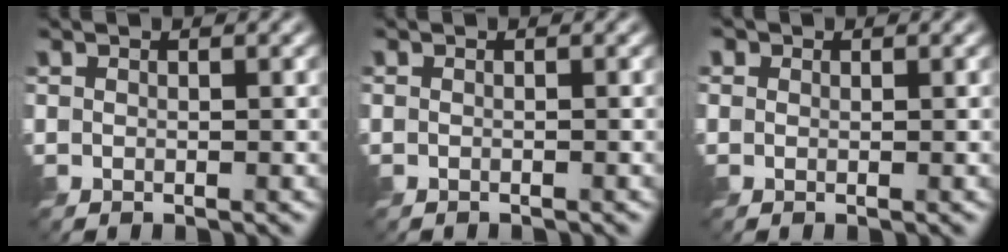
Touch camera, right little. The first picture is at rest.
{"total": 0.9, "force": [-0.9, 0.0, 0.0], "torque": [0.003, -0.006, -0.016]}
{"total": 0.7, "force": [0.3, 0.6, 0.2], "torque": [-0.002, -0.002, -0.003]}